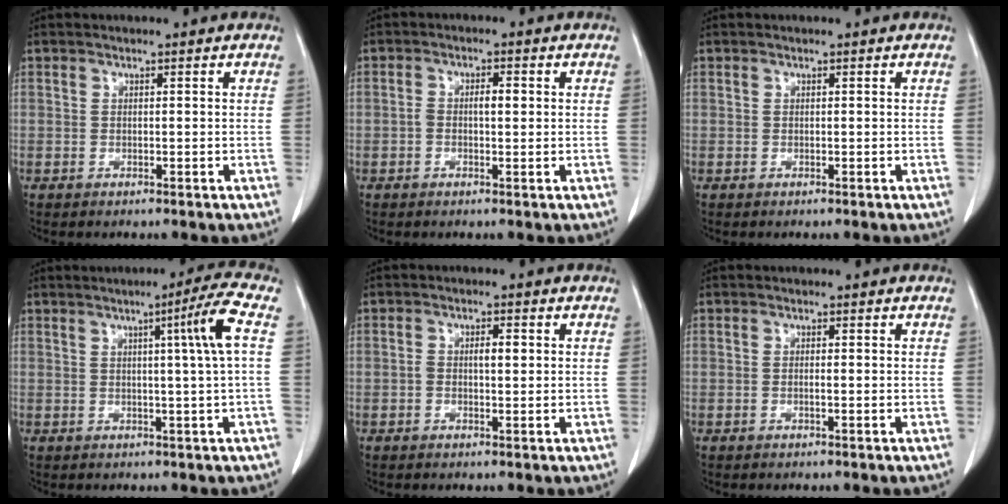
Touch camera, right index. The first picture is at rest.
{"total": 2.7, "force": [0.0, 1.0, 2.5], "torque": [-0.047, 0.011, 0.002]}
{"total": 0.0}
{"total": 6.4, "force": [1.2, -1.8, 6.0], "torque": [-0.092, 0.004, 0.023]}
{"total": 2.7, "force": [0.2, 1.0, 2.5], "torque": [-0.046, 0.008, 0.005]}
{"total": 0.8, "force": [-0.1, 0.1, 0.8], "torque": [-0.014, 0.000, -0.001]}